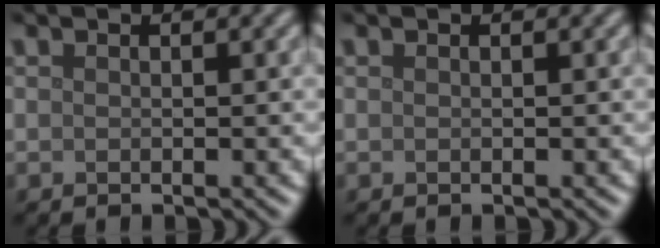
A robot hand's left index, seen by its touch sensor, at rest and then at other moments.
{"total": 0.0}